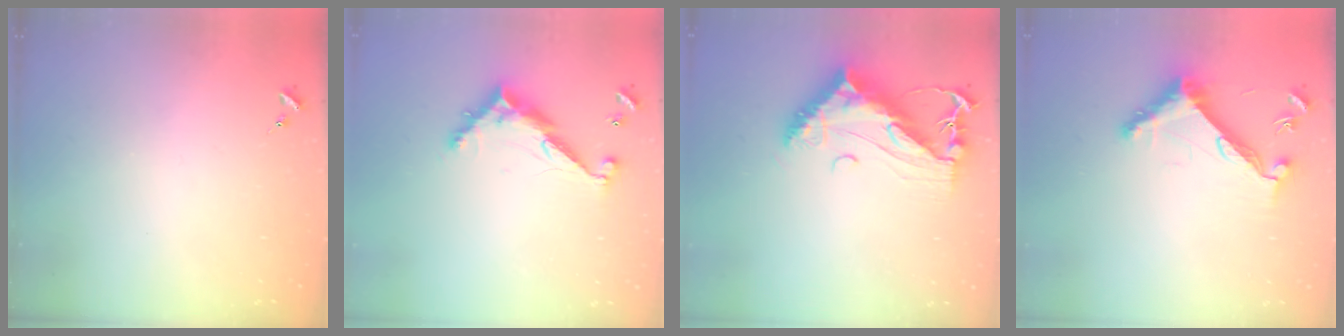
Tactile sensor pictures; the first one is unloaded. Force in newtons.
{"total": 10.2, "press": 10.2, "slide": 0.8}
{"total": 14.4, "press": 14.3, "slide": 1.4}
{"total": 11.1, "press": 11.0, "slide": 0.7}